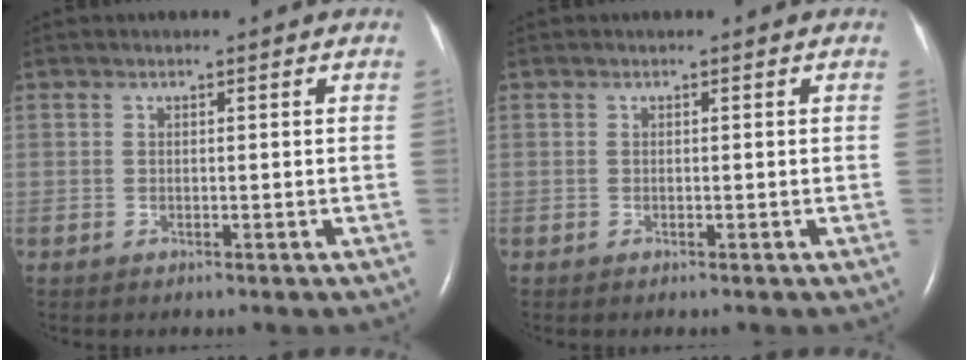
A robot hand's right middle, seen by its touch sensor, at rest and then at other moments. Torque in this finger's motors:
{"motor_torque": [-0.17, 0.07, 0.07, 0.01]}